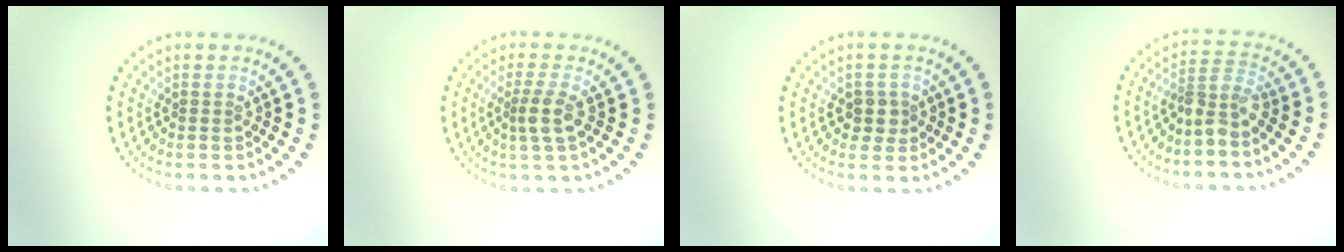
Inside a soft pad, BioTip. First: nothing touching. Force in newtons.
{"total": 2.2, "press": 1.8, "slide": 1.3}
{"total": 1.9, "press": 1.7, "slide": 0.8}
{"total": 2.6, "press": 1.9, "slide": 1.8}